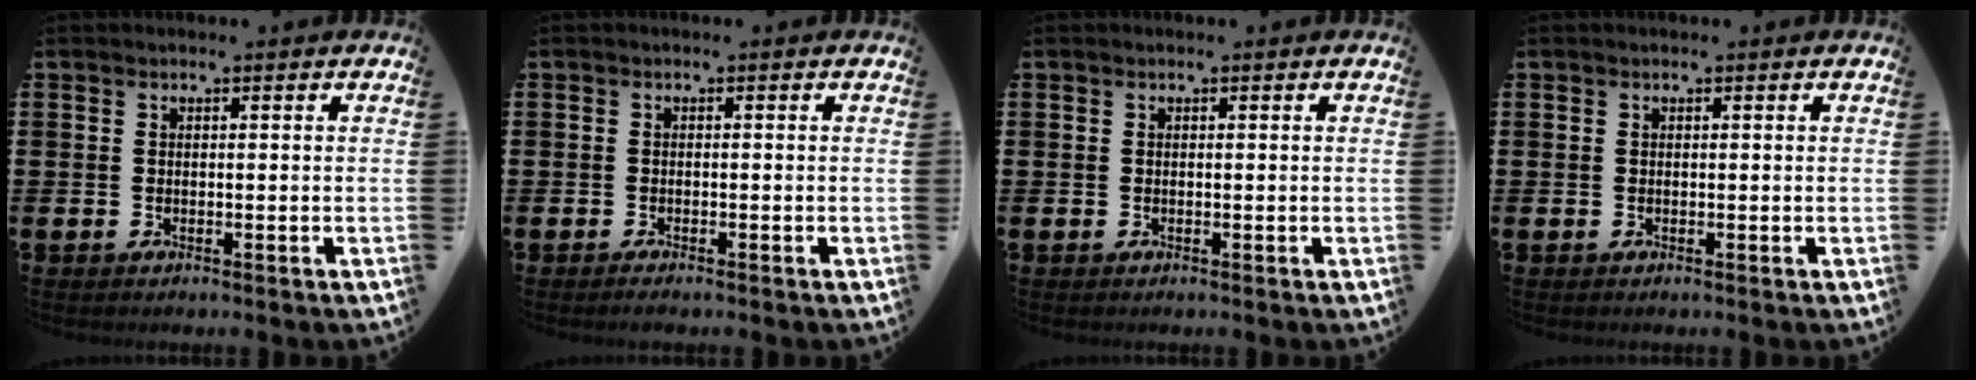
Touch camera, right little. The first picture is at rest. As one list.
[{"total": 0.0}, {"total": 0.0}, {"total": 0.0}]